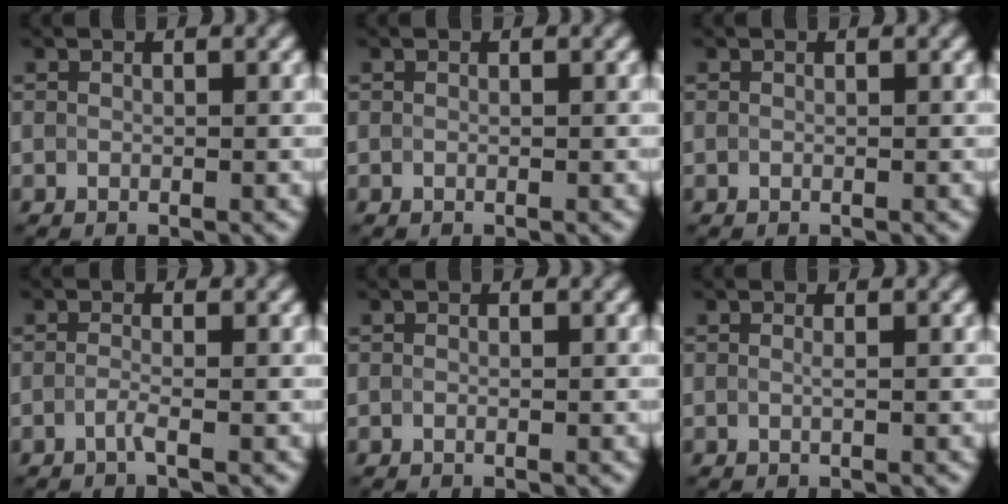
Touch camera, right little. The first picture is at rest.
{"total": 0.0}
{"total": 0.0}
{"total": 0.9, "force": [-0.9, -0.1, 0.1], "torque": [-0.004, 0.000, -0.023]}
{"total": 0.0}
{"total": 0.0}